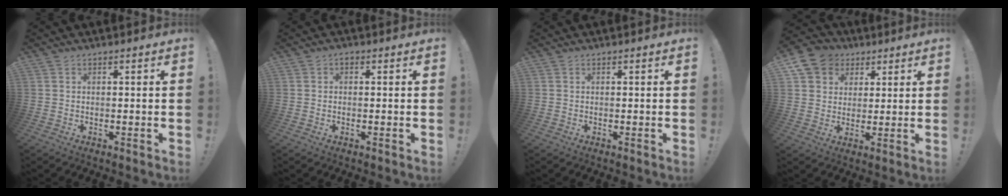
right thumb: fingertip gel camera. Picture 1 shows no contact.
{"total": 0.6, "force": [0.1, 0.4, 0.4], "torque": [-0.009, 0.003, 0.001]}
{"total": 0.0}
{"total": 9.1, "force": [3.9, 7.9, 2.5], "torque": [-0.032, -0.022, 0.079]}